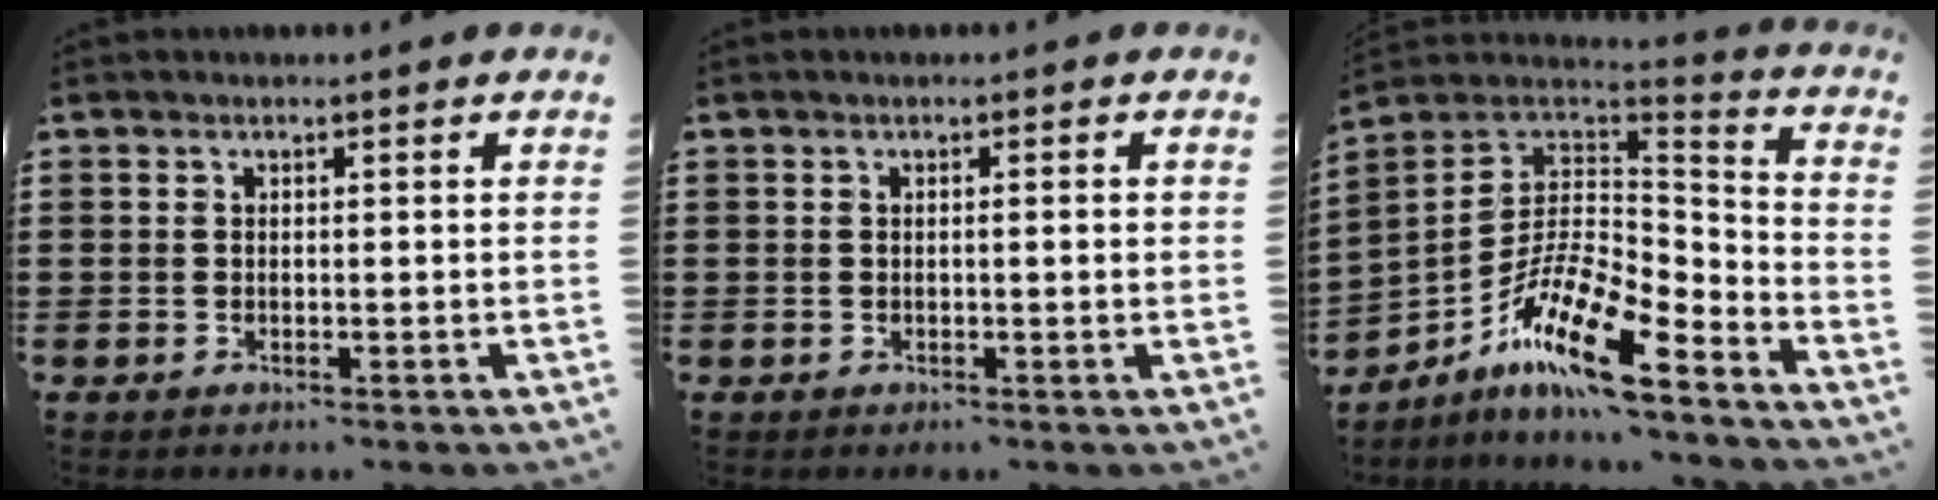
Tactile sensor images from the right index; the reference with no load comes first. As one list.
[{"total": 1.1, "force": [-0.1, 0.0, 1.1], "torque": [-0.018, -0.002, -0.002]}, {"total": 14.9, "force": [-9.3, 4.0, 10.9], "torque": [-0.215, 0.010, -0.175]}]